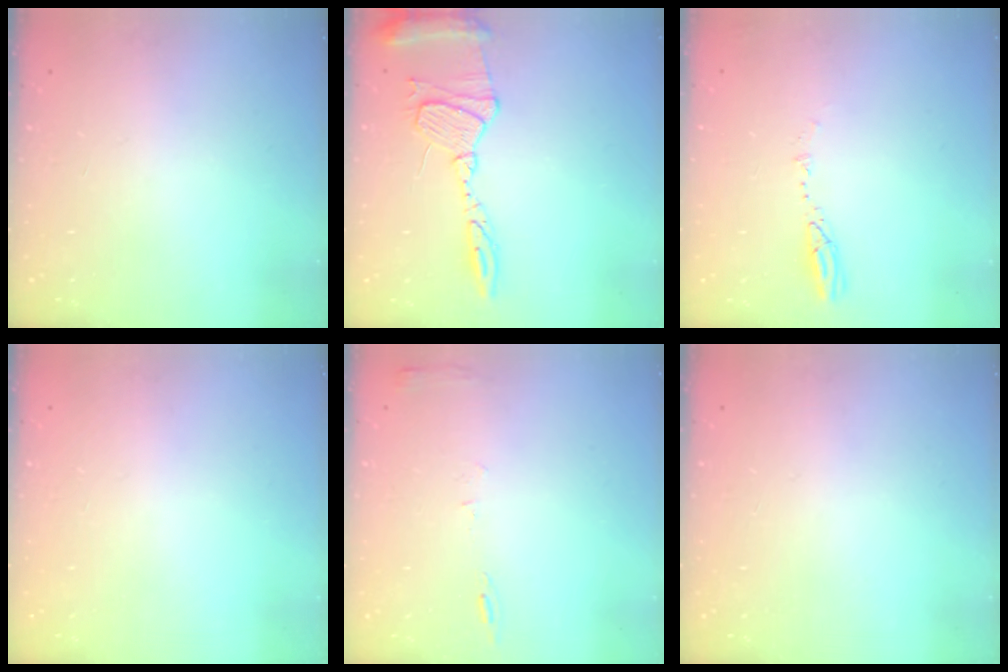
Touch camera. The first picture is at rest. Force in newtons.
{"total": 13.4, "press": 13.4, "slide": 1.1}
{"total": 5.2, "press": 5.2, "slide": 0.4}
{"total": 0.0}
{"total": 6.0, "press": 6.0, "slide": 0.6}
{"total": 0.0}